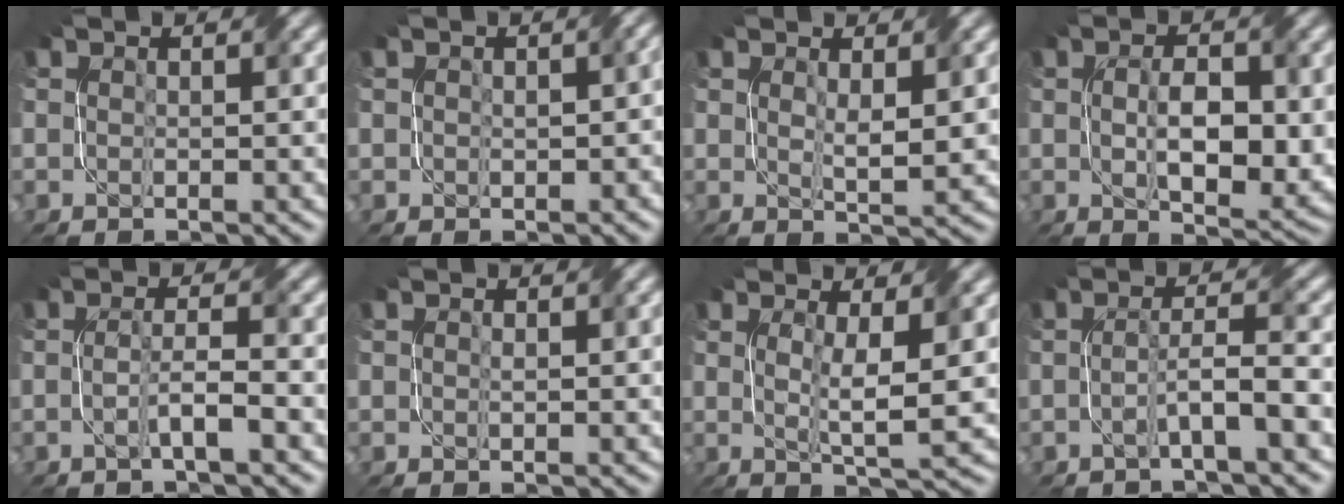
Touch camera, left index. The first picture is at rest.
{"total": 2.5, "force": [0.3, 1.6, 1.9], "torque": [-0.015, 0.000, 0.010]}
{"total": 2.3, "force": [0.6, 0.5, 2.2], "torque": [-0.043, -0.004, 0.014]}
{"total": 6.5, "force": [-0.2, 2.8, 5.9], "torque": [-0.100, -0.008, 0.004]}
{"total": 2.8, "force": [-0.9, 0.1, 2.6], "torque": [-0.050, 0.006, -0.021]}
{"total": 0.7, "force": [0.2, 0.1, 0.6], "torque": [-0.010, 0.000, 0.003]}
{"total": 4.0, "force": [0.6, 0.5, 3.9], "torque": [-0.069, -0.007, 0.013]}
{"total": 3.5, "force": [-1.2, 0.1, 3.3], "torque": [-0.061, 0.013, -0.029]}